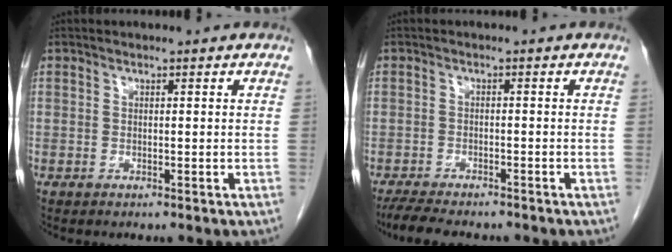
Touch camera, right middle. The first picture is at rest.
{"total": 7.7, "force": [-6.6, 1.7, 3.6], "torque": [-0.058, -0.015, -0.103]}